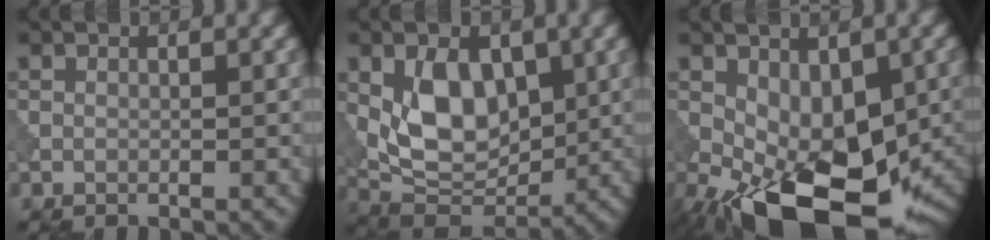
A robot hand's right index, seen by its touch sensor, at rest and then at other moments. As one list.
[{"total": 6.8, "force": [1.0, 4.3, 5.2], "torque": [-0.087, -0.012, 0.019]}, {"total": 13.5, "force": [-4.8, 7.2, 10.4], "torque": [-0.162, -0.032, -0.066]}]